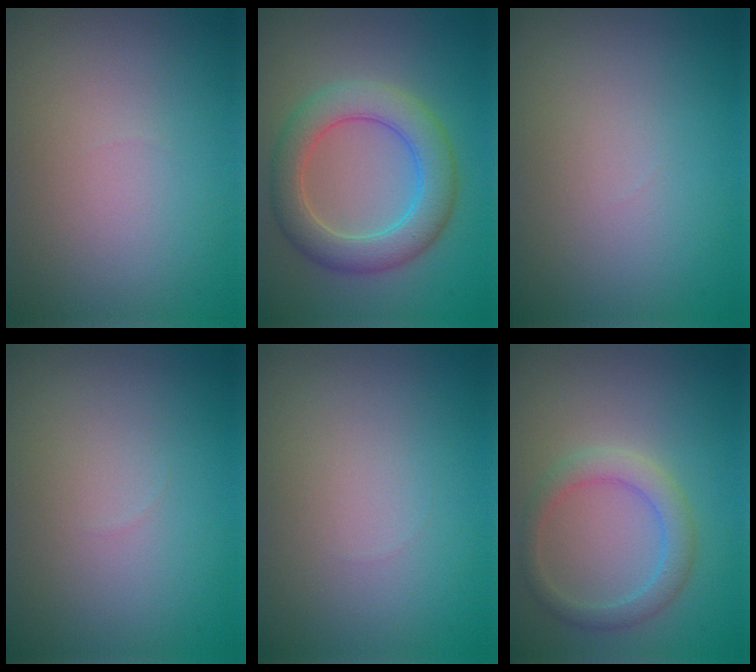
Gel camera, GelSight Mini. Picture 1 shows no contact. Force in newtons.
{"total": 5.6, "press": 5.6, "slide": 0.1}
{"total": 0.0}
{"total": 0.0}
{"total": 0.0}
{"total": 2.7, "press": 2.7, "slide": 0.0}